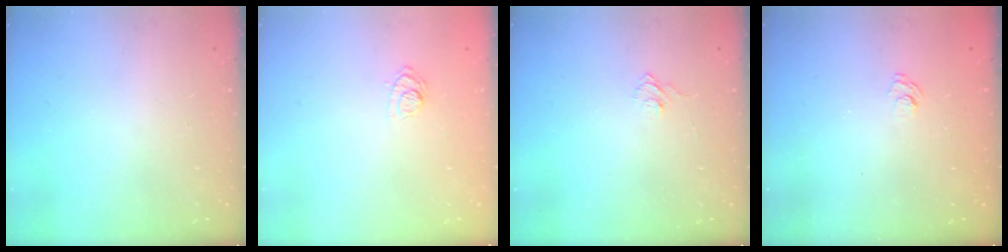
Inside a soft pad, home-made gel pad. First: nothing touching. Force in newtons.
{"total": 7.8, "press": 7.6, "slide": 1.6}
{"total": 4.5, "press": 4.4, "slide": 0.4}
{"total": 2.4, "press": 2.0, "slide": 1.2}